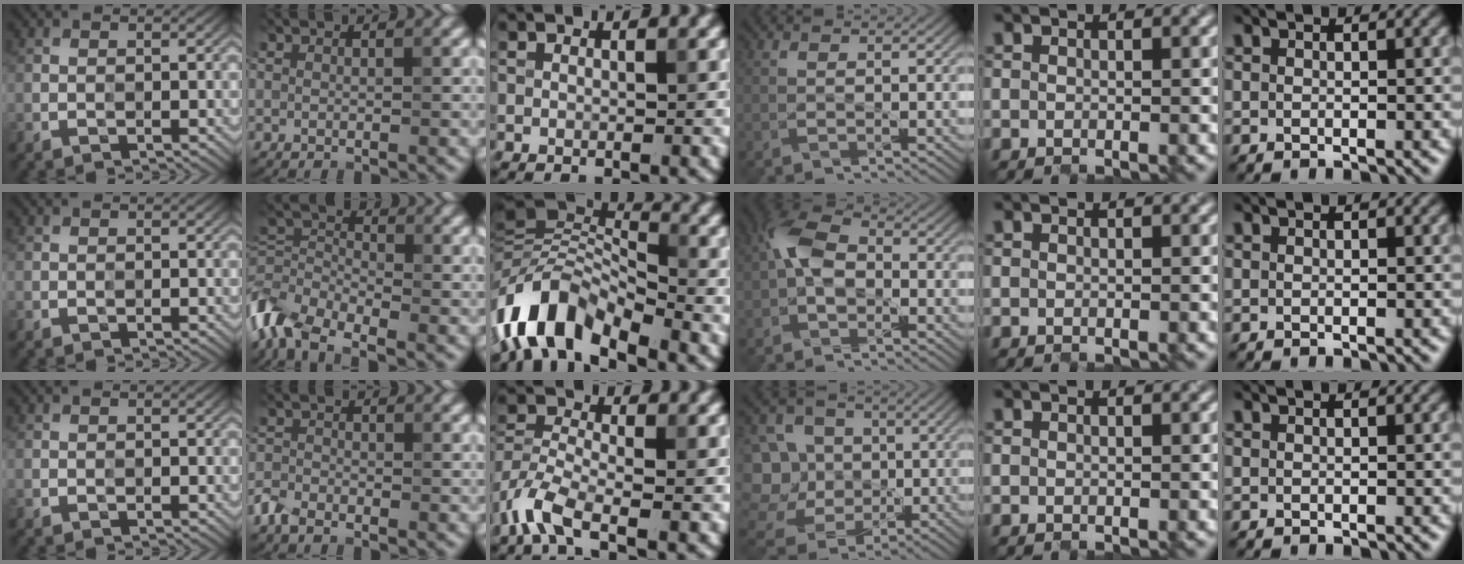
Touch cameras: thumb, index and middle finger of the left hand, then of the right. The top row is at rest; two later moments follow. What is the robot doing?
{"motion": "open", "object": "laptop"}